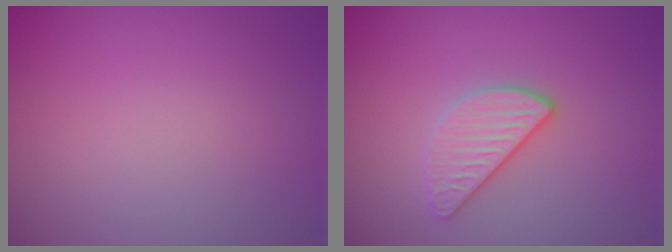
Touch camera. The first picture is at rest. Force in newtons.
{"total": 2.6, "press": 2.5, "slide": 0.8}